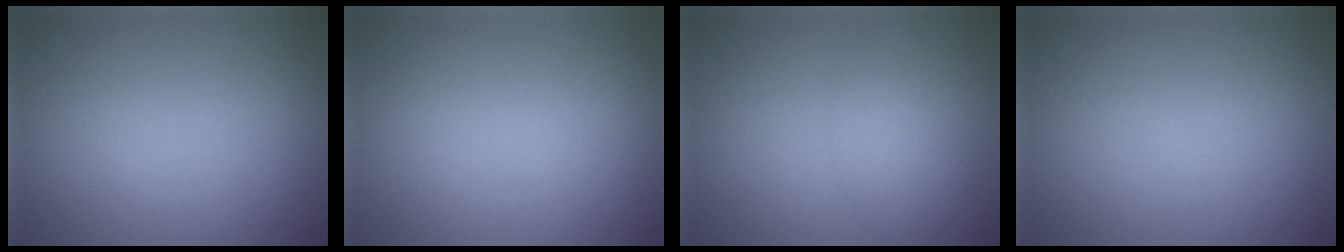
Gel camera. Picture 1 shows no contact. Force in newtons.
{"total": 0.0}
{"total": 1.8, "press": 1.8, "slide": 0.1}
{"total": 0.0}